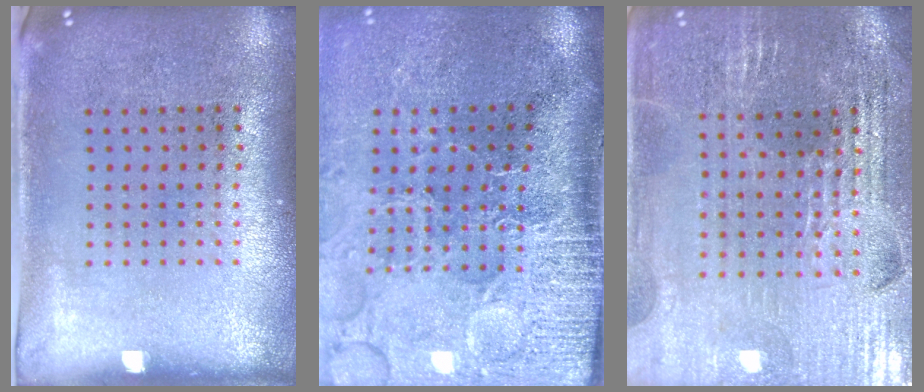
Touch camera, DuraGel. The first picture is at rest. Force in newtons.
{"total": 5.0, "press": 4.0, "slide": 3.0}
{"total": 3.1, "press": 3.1, "slide": 0.3}